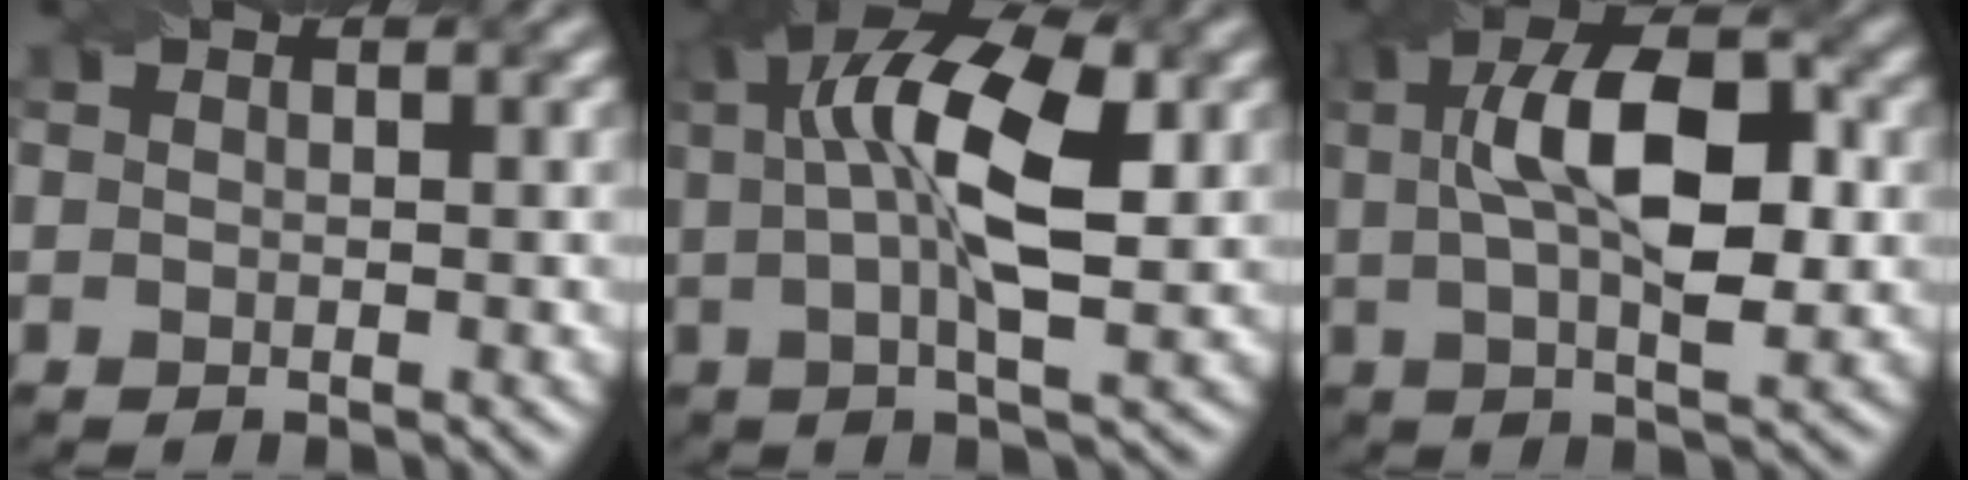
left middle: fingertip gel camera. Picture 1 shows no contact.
{"total": 9.4, "force": [1.4, 3.1, 8.8], "torque": [-0.153, 0.019, 0.030]}
{"total": 9.1, "force": [0.6, 3.8, 8.2], "torque": [-0.141, 0.022, 0.013]}